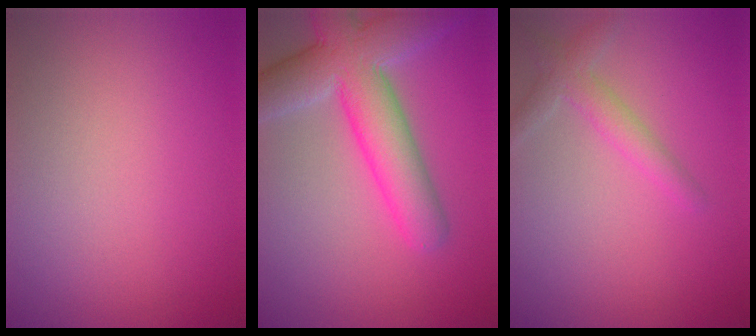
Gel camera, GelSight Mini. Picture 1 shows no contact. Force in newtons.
{"total": 8.3, "press": 8.3, "slide": 0.5}
{"total": 2.3, "press": 2.3, "slide": 0.0}